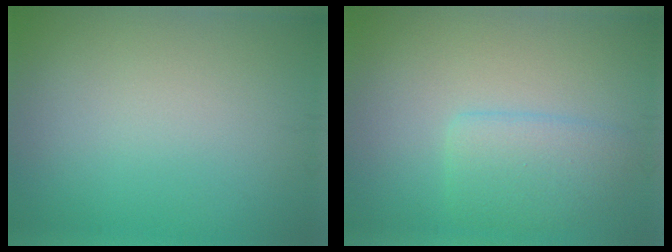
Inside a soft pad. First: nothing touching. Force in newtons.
{"total": 2.9, "press": 2.8, "slide": 0.3}